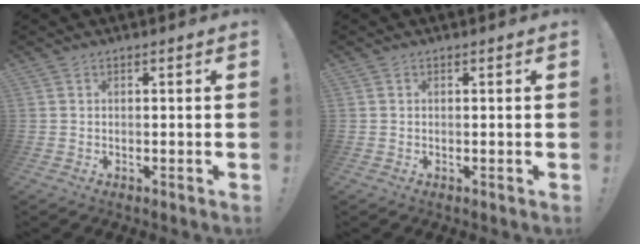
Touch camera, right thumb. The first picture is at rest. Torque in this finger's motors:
{"motor_torque": [-0.04, -0.20, -0.44, 0.11, -0.01]}